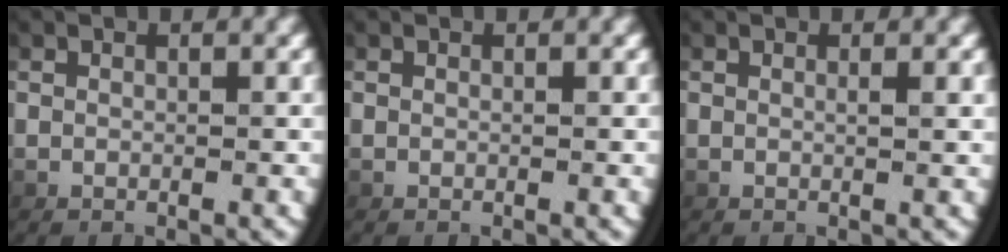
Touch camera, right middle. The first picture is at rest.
{"total": 0.0}
{"total": 0.7, "force": [0.1, -0.3, 0.6], "torque": [-0.011, -0.006, 0.007]}